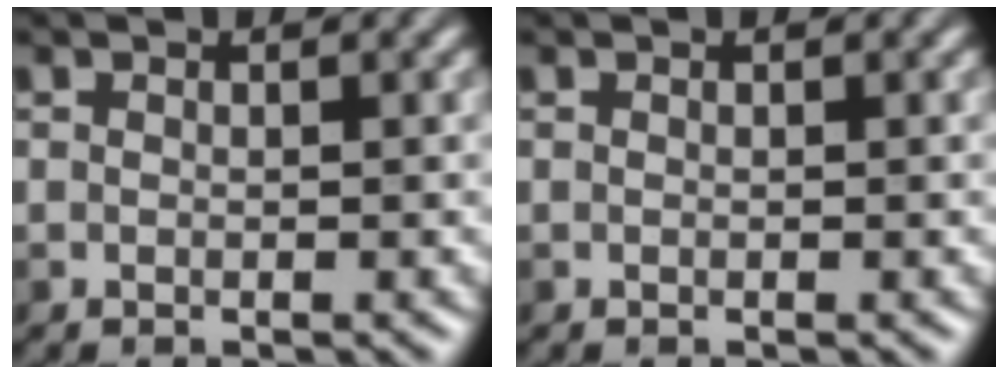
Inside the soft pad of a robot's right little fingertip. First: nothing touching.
{"total": 0.0}